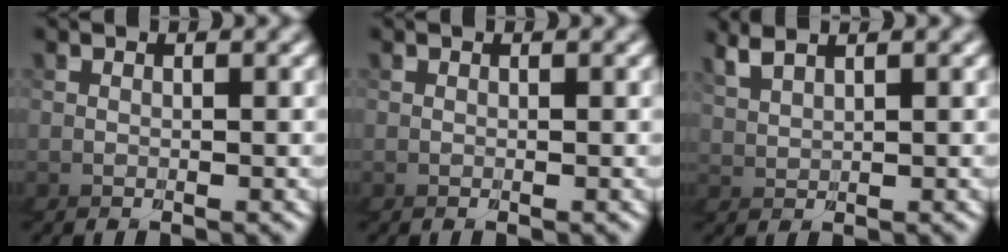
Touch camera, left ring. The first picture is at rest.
{"total": 0.0}
{"total": 2.5, "force": [2.3, 0.7, 0.4], "torque": [-0.036, 0.004, 0.038]}